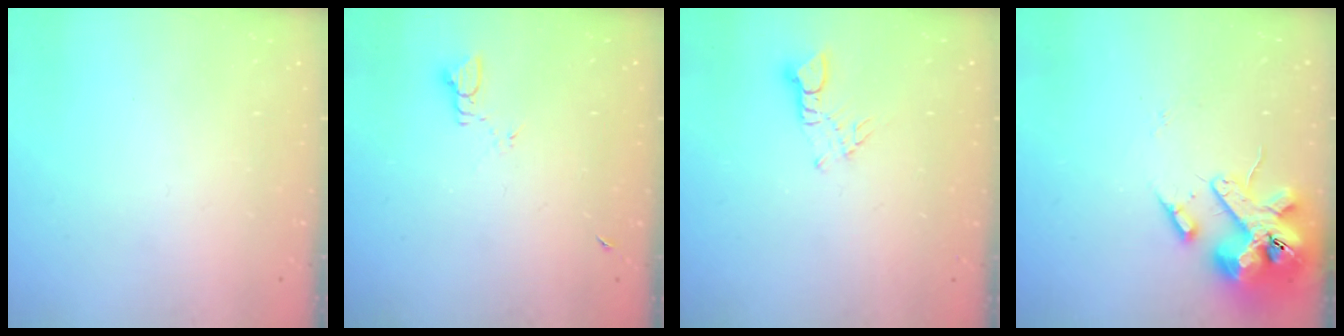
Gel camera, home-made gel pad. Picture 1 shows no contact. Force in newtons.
{"total": 2.5, "press": 2.5, "slide": 0.3}
{"total": 3.5, "press": 3.5, "slide": 0.2}
{"total": 14.6, "press": 14.4, "slide": 2.4}